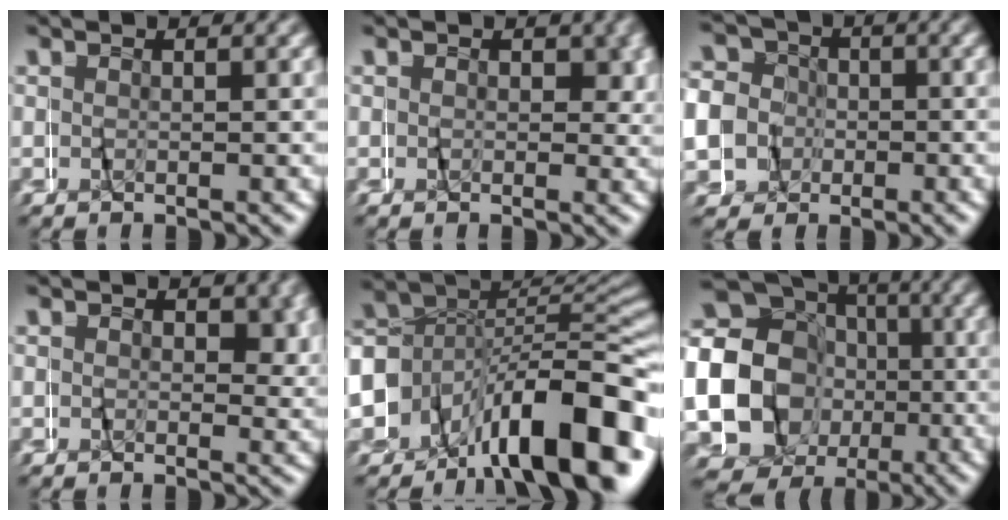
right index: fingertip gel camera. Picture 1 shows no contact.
{"total": 2.2, "force": [0.2, 1.5, 1.6], "torque": [-0.012, -0.009, 0.004]}
{"total": 10.0, "force": [0.9, 9.4, 3.2], "torque": [-0.075, -0.003, 0.003]}
{"total": 2.8, "force": [0.7, 1.7, 2.0], "torque": [-0.019, -0.006, 0.010]}
{"total": 16.2, "force": [-5.4, 11.2, 10.3], "torque": [-0.187, -0.015, -0.091]}
{"total": 17.8, "force": [-2.5, 16.4, 6.5], "torque": [-0.170, -0.054, -0.043]}